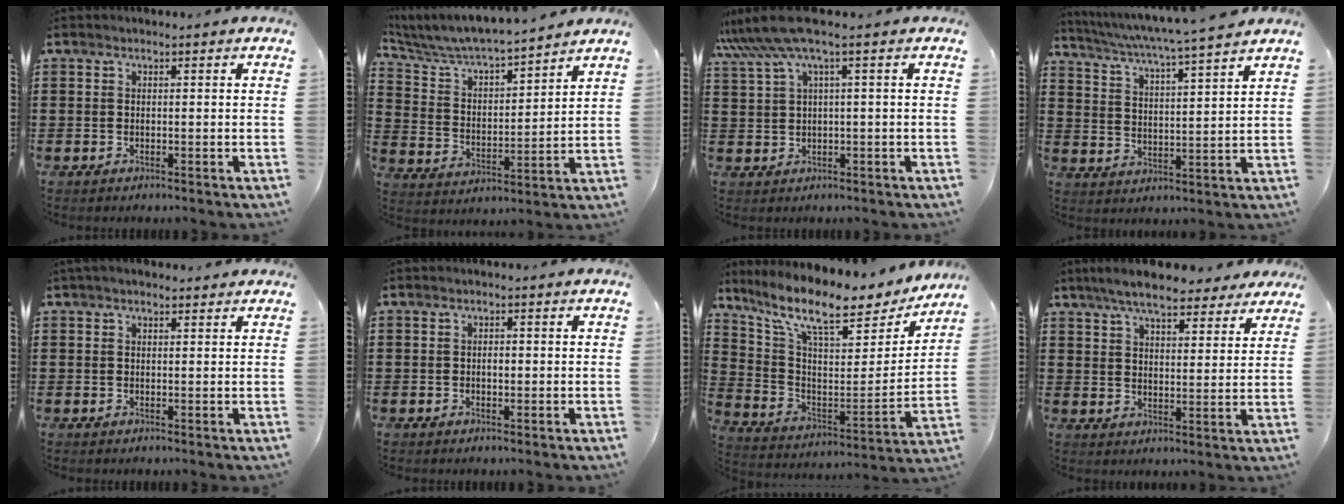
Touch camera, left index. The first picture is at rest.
{"total": 5.5, "force": [5.3, 0.5, 1.5], "torque": [-0.056, -0.039, 0.083]}
{"total": 5.8, "force": [2.6, 0.2, 5.2], "torque": [-0.121, -0.013, 0.044]}
{"total": 4.2, "force": [3.8, -0.9, 1.8], "torque": [-0.053, -0.032, 0.056]}
{"total": 1.6, "force": [1.3, 0.6, 0.8], "torque": [-0.018, 0.005, 0.024]}
{"total": 1.2, "force": [0.0, 0.6, 1.1], "torque": [-0.022, 0.004, -0.002]}
{"total": 11.2, "force": [8.8, 2.5, 6.5], "torque": [-0.147, -0.061, 0.145]}
{"total": 7.7, "force": [6.8, 1.3, 3.4], "torque": [-0.081, -0.015, 0.123]}